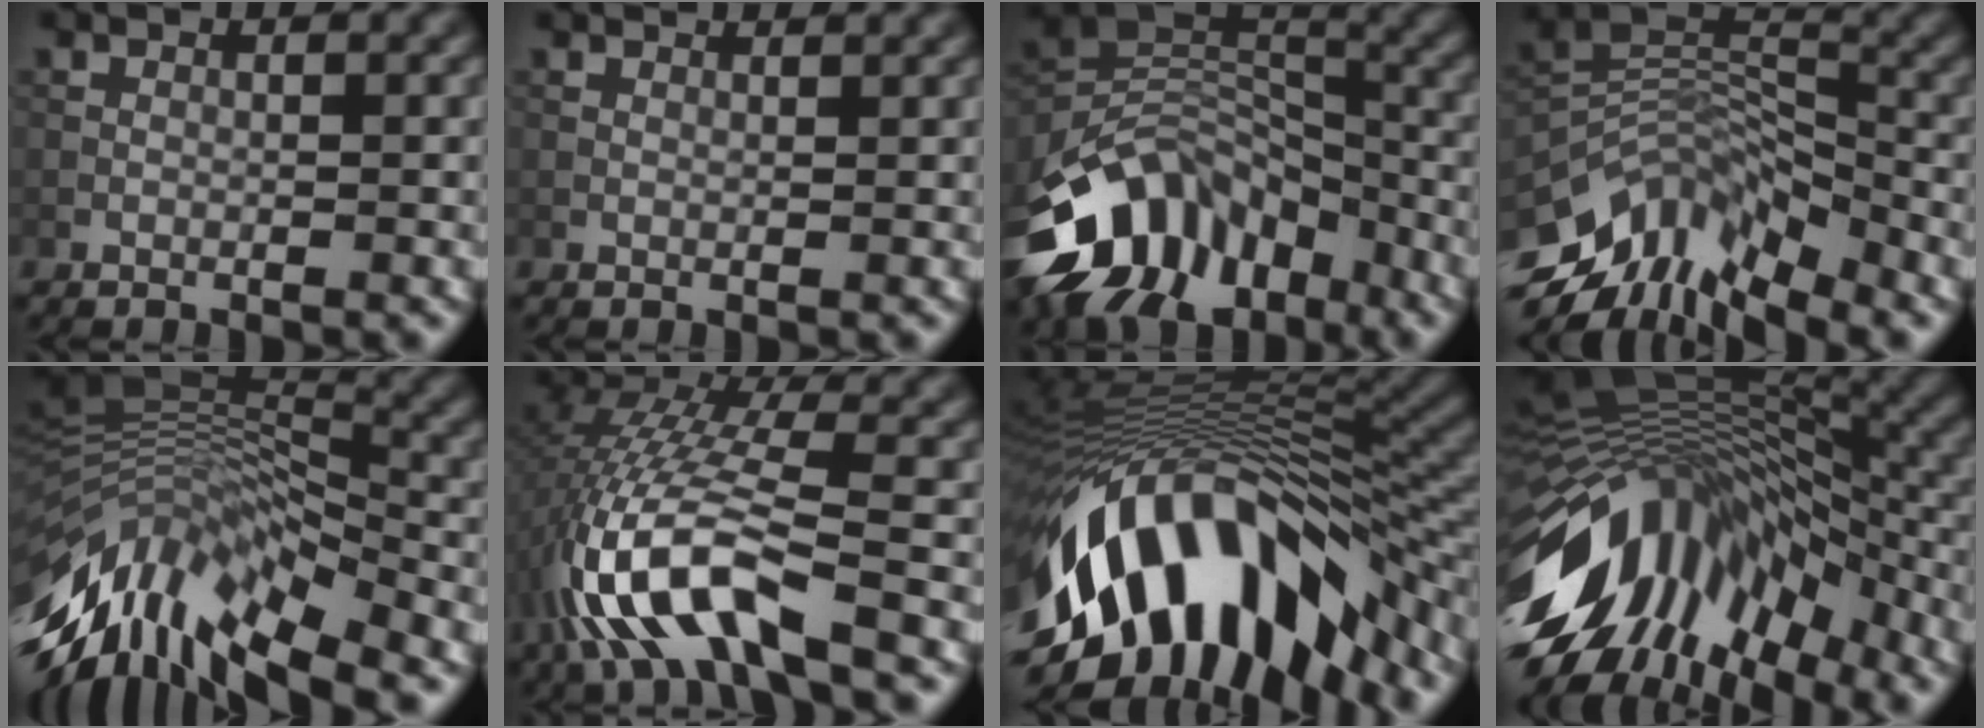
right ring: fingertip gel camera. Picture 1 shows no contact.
{"total": 1.4, "force": [1.2, 0.1, 0.6], "torque": [-0.020, -0.005, 0.012]}
{"total": 12.5, "force": [-7.4, 7.5, 6.8], "torque": [-0.126, 0.018, -0.146]}
{"total": 10.2, "force": [-6.8, 5.0, 5.8], "torque": [-0.103, 0.005, -0.134]}
{"total": 13.6, "force": [-5.7, 5.5, 11.1], "torque": [-0.226, 0.008, -0.103]}
{"total": 10.3, "force": [-5.0, 3.1, 8.4], "torque": [-0.187, 0.005, -0.097]}
{"total": 15.4, "force": [-6.7, 6.9, 12.0], "torque": [-0.229, 0.013, -0.107]}
{"total": 14.9, "force": [-5.1, 8.0, 11.5], "torque": [-0.217, 0.022, -0.100]}